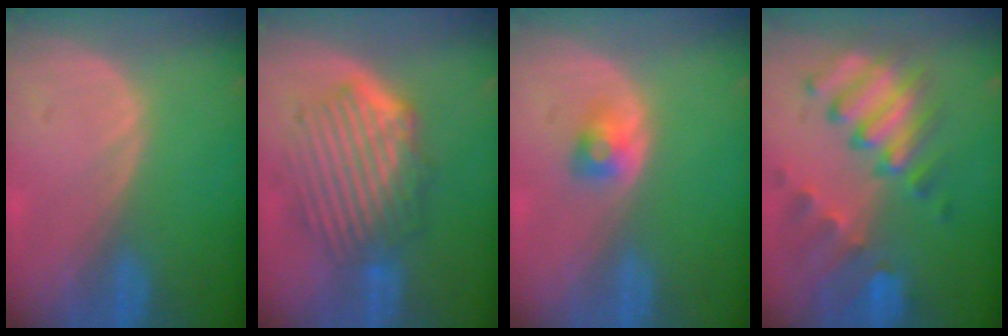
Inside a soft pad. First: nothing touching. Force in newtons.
{"total": 9.4, "press": 8.4, "slide": 4.4}
{"total": 2.4, "press": 2.3, "slide": 0.8}
{"total": 10.0, "press": 8.8, "slide": 4.7}